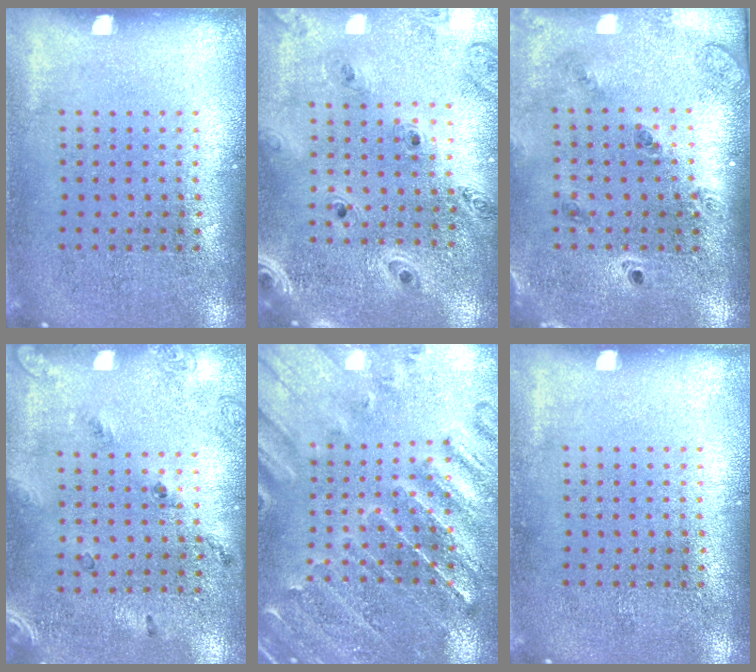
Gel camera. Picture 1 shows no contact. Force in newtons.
{"total": 1.3, "press": 1.3, "slide": 0.2}
{"total": 1.4, "press": 1.3, "slide": 0.2}
{"total": 1.7, "press": 1.1, "slide": 1.3}
{"total": 1.1, "press": 1.1, "slide": 0.3}
{"total": 0.0}